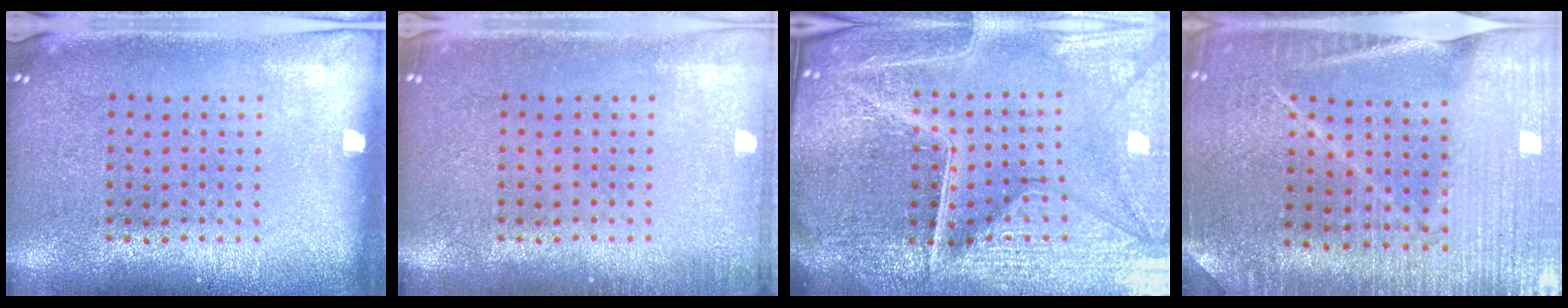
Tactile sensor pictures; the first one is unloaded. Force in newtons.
{"total": 0.9, "press": 0.9, "slide": 0.2}
{"total": 5.5, "press": 5.1, "slide": 2.0}
{"total": 3.0, "press": 3.0, "slide": 0.3}